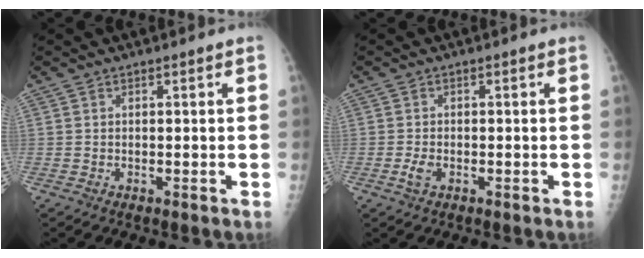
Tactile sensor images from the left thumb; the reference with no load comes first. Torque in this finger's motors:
{"motor_torque": [-0.04, 0.18, -0.08, 0.01, 0.00]}